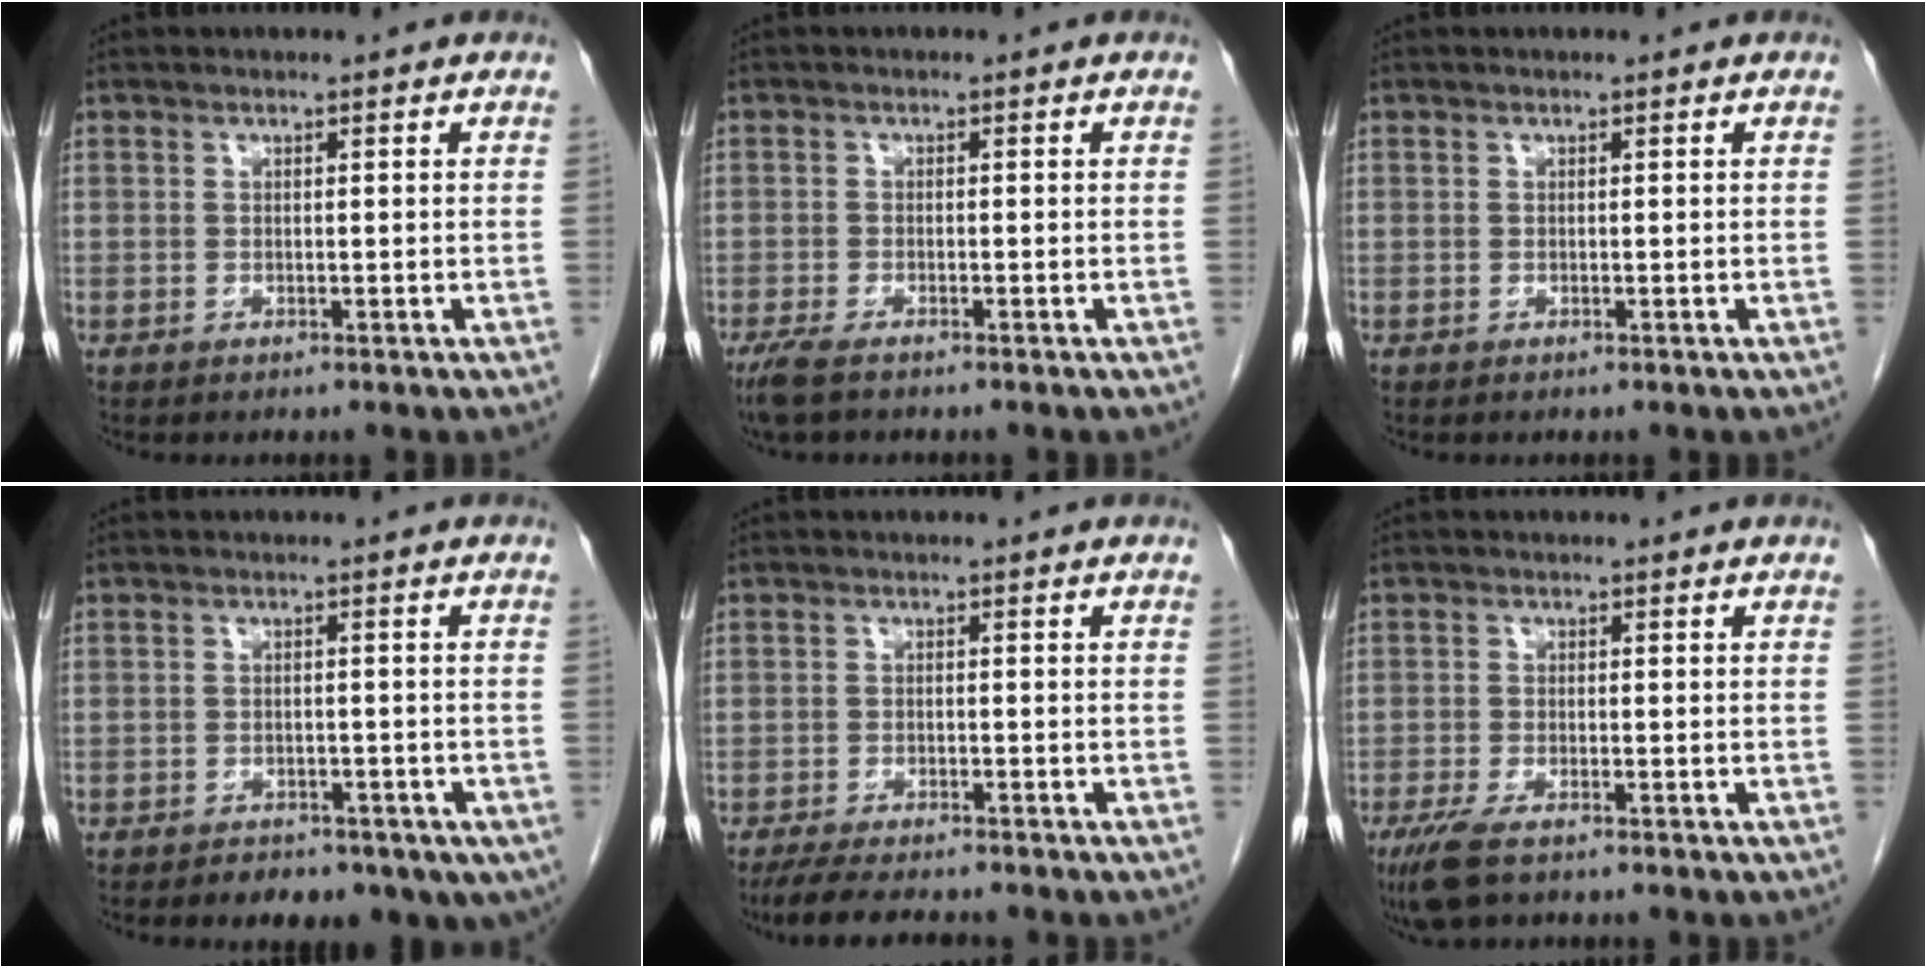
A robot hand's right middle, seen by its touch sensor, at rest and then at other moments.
{"total": 3.5, "force": [-2.7, 0.7, 2.2], "torque": [-0.048, -0.011, -0.046]}
{"total": 0.0}
{"total": 9.4, "force": [-6.1, 5.3, 4.9], "torque": [-0.064, 0.004, -0.073]}
{"total": 7.0, "force": [-6.1, 1.0, 3.3], "torque": [-0.055, -0.018, -0.099]}
{"total": 5.0, "force": [-3.5, 1.2, 3.5], "torque": [-0.074, -0.014, -0.060]}